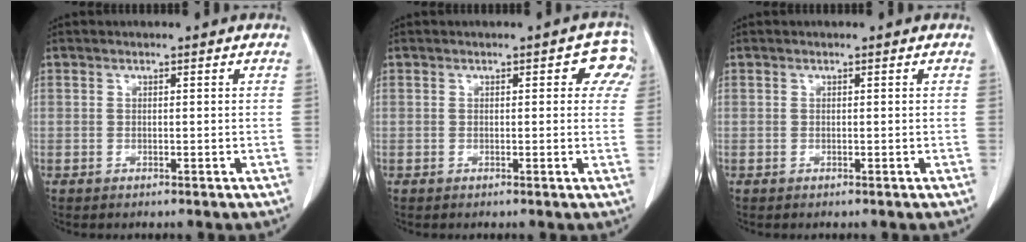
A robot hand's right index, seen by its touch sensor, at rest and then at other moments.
{"total": 3.7, "force": [1.5, 1.7, 2.9], "torque": [-0.013, 0.011, 0.005]}
{"total": 0.0}